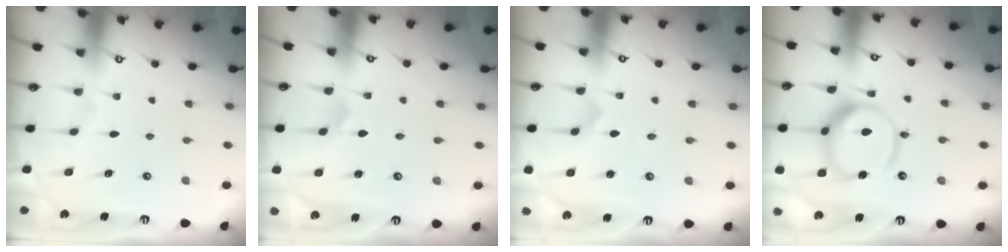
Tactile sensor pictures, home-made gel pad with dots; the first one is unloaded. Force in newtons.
{"total": 0.8, "press": 0.8, "slide": 0.0}
{"total": 0.0}
{"total": 16.9, "press": 16.8, "slide": 2.2}